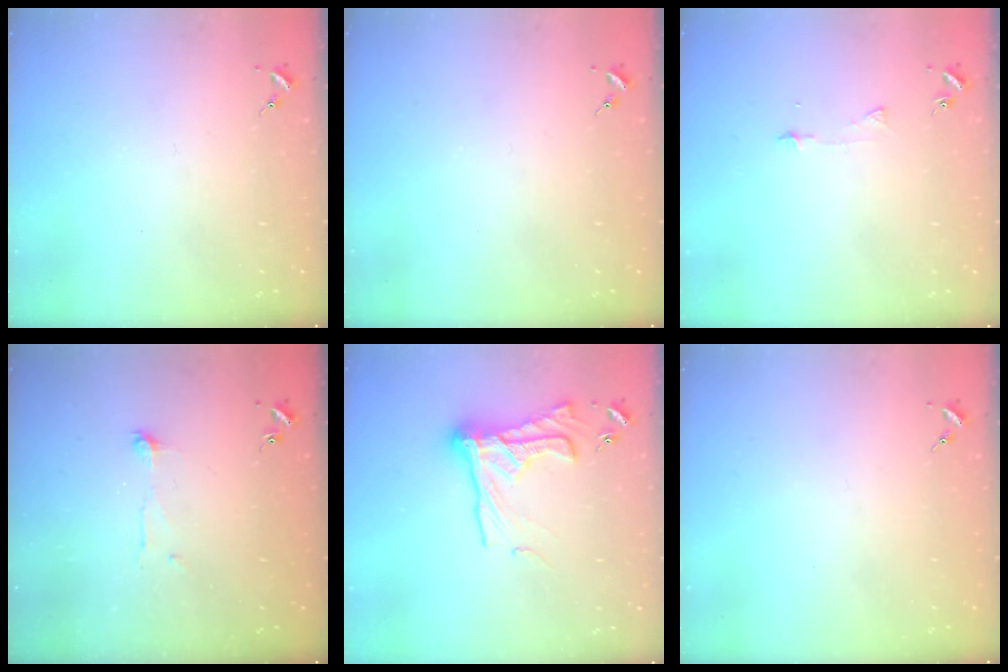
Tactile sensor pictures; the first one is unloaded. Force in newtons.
{"total": 0.0}
{"total": 4.2, "press": 4.2, "slide": 0.5}
{"total": 4.8, "press": 4.8, "slide": 0.4}
{"total": 16.5, "press": 16.4, "slide": 1.5}
{"total": 0.0}